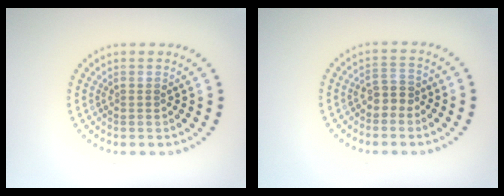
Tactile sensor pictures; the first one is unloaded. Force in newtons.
{"total": 1.9, "press": 1.6, "slide": 0.9}